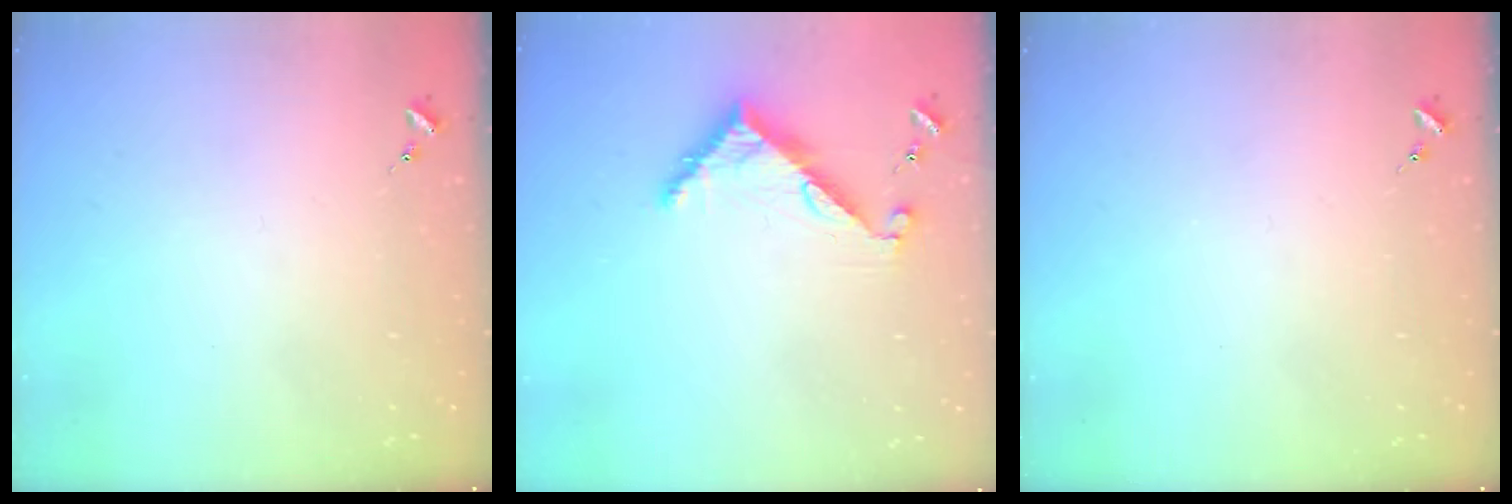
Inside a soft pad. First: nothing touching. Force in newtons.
{"total": 7.3, "press": 7.3, "slide": 0.6}
{"total": 0.0}